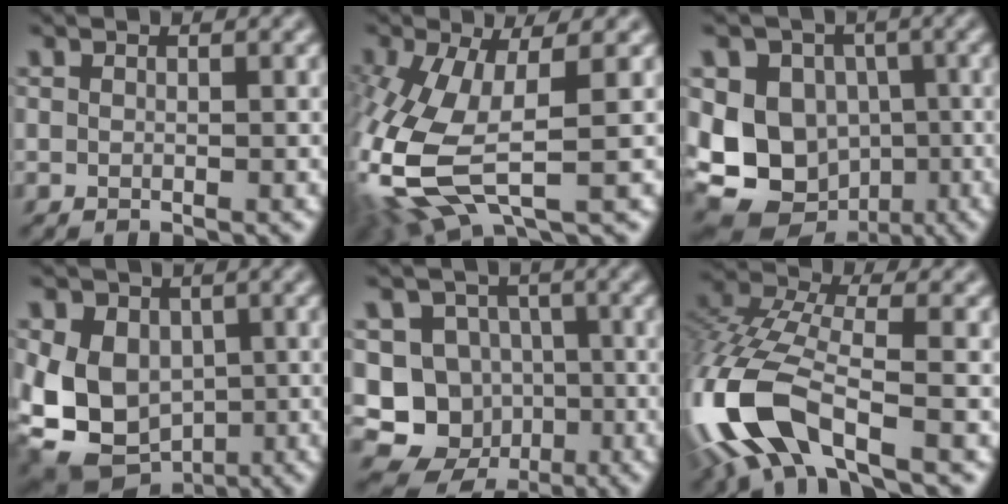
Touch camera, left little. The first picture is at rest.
{"total": 10.2, "force": [-1.8, 4.2, 9.1], "torque": [-0.233, -0.016, -0.029]}
{"total": 11.4, "force": [-1.8, 9.6, 5.8], "torque": [-0.093, -0.004, -0.053]}
{"total": 10.6, "force": [-2.4, 8.5, 5.8], "torque": [-0.098, -0.008, -0.048]}
{"total": 11.7, "force": [-3.4, 10.9, 2.8], "torque": [-0.077, -0.004, -0.064]}
{"total": 10.4, "force": [-5.0, 4.2, 8.1], "torque": [-0.192, 0.005, -0.111]}